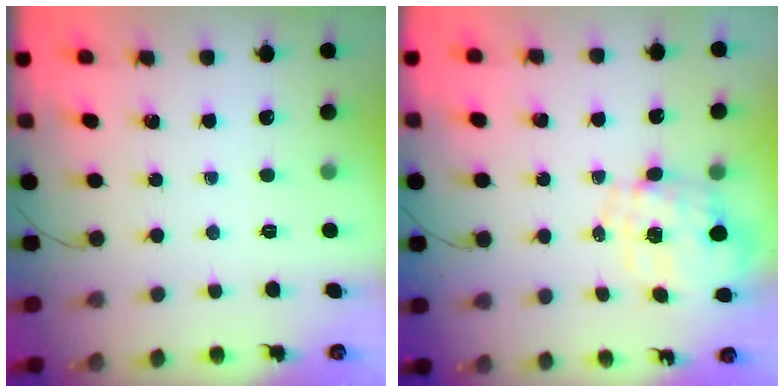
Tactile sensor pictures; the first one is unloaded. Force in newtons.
{"total": 1.8, "press": 1.4, "slide": 1.1}